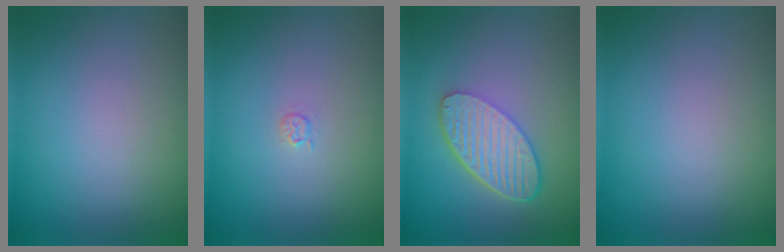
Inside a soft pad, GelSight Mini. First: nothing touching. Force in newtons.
{"total": 0.7, "press": 0.7, "slide": 0.1}
{"total": 5.6, "press": 4.2, "slide": 3.7}
{"total": 0.0}